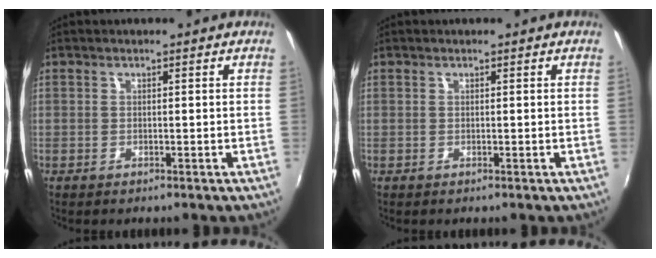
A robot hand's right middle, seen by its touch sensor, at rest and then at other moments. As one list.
[{"total": 0.0}]